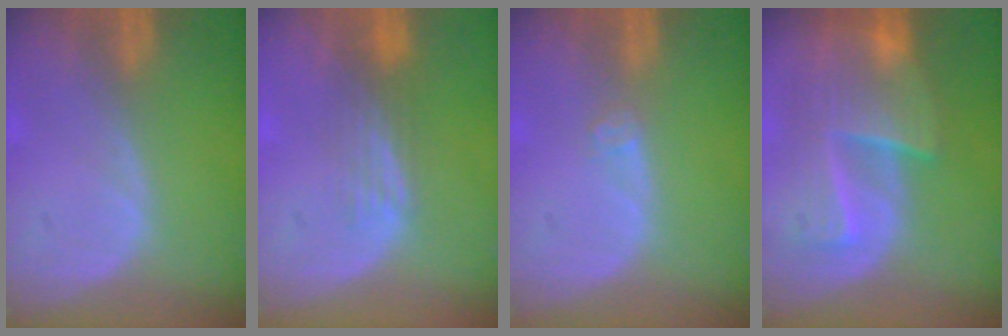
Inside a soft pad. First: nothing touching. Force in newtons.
{"total": 3.9, "press": 3.2, "slide": 2.3}
{"total": 1.5, "press": 1.2, "slide": 0.9}
{"total": 8.7, "press": 8.1, "slide": 3.1}